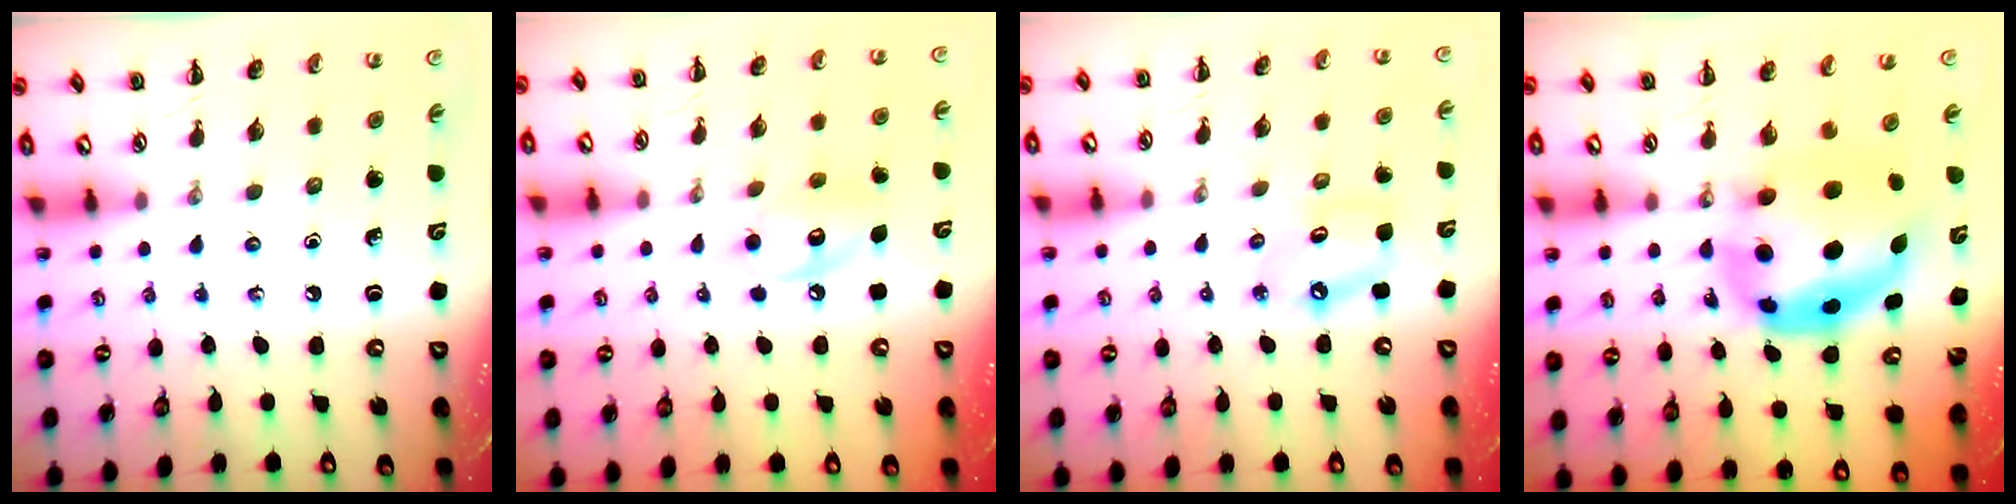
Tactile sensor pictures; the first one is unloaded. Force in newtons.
{"total": 8.6, "press": 8.5, "slide": 0.6}
{"total": 6.1, "press": 6.0, "slide": 1.2}
{"total": 8.6, "press": 8.2, "slide": 2.5}